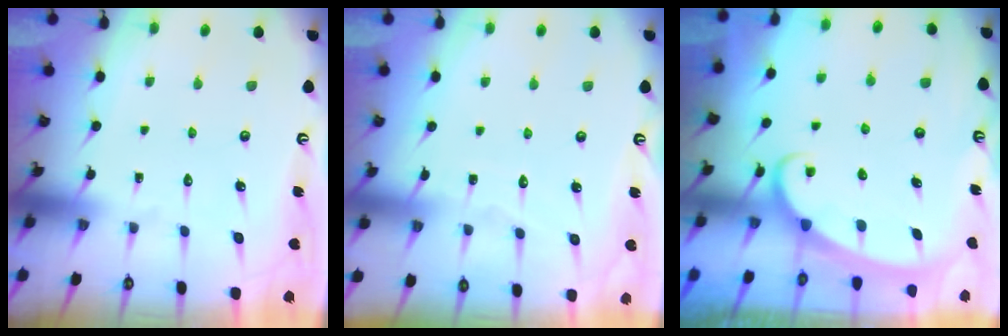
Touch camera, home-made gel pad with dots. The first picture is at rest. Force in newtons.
{"total": 3.9, "press": 3.9, "slide": 0.5}
{"total": 2.6, "press": 2.6, "slide": 0.3}